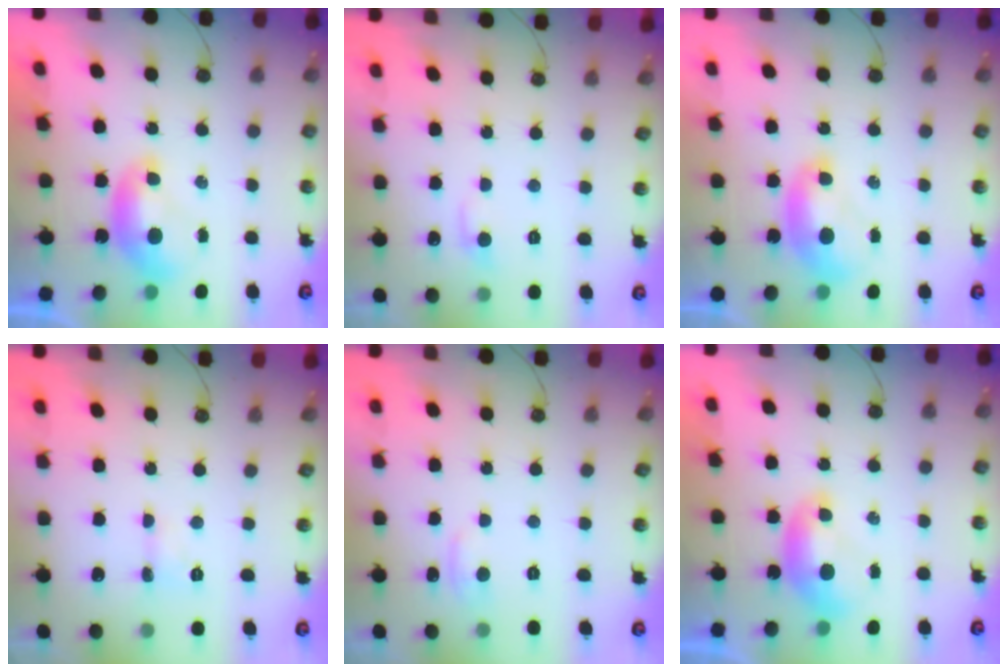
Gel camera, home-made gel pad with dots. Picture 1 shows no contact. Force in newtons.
{"total": 0.9, "press": 0.4, "slide": 0.8}
{"total": 1.1, "press": 1.1, "slide": 0.1}
{"total": 1.6, "press": 1.6, "slide": 0.4}
{"total": 1.2, "press": 0.8, "slide": 0.9}
{"total": 0.0}